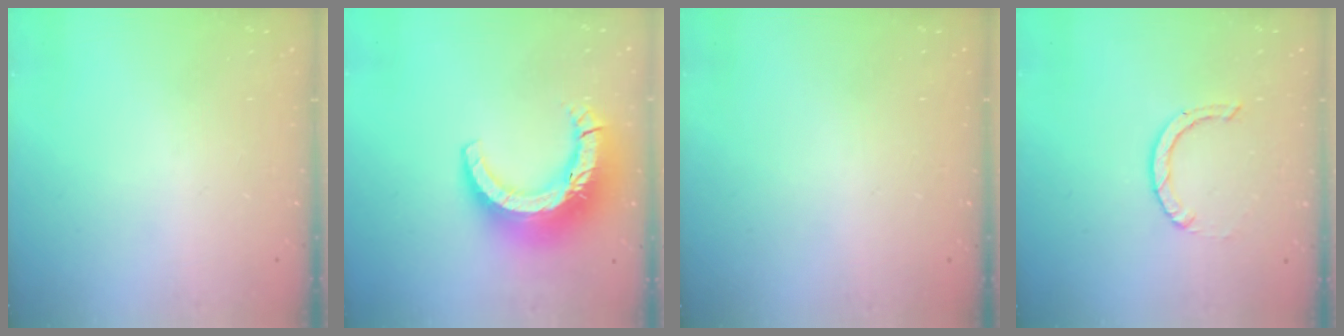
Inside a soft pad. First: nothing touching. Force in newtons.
{"total": 16.1, "press": 16.0, "slide": 1.5}
{"total": 2.6, "press": 2.6, "slide": 0.2}
{"total": 0.9, "press": 0.9, "slide": 0.1}